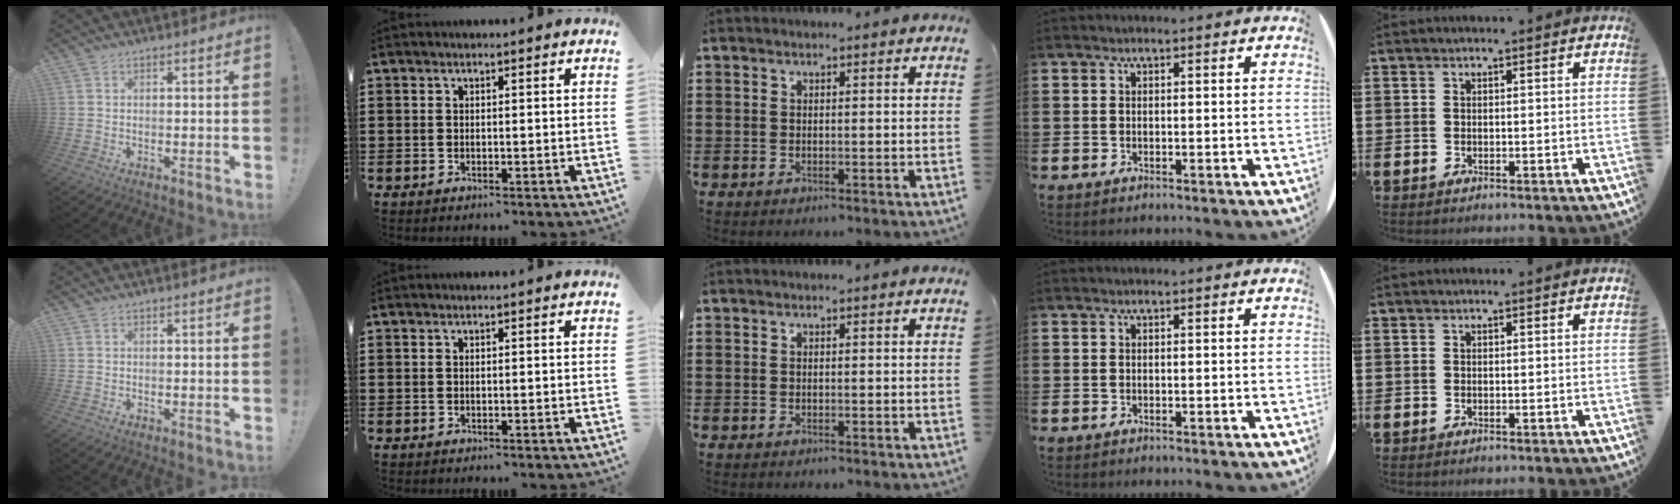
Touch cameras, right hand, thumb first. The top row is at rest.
{}